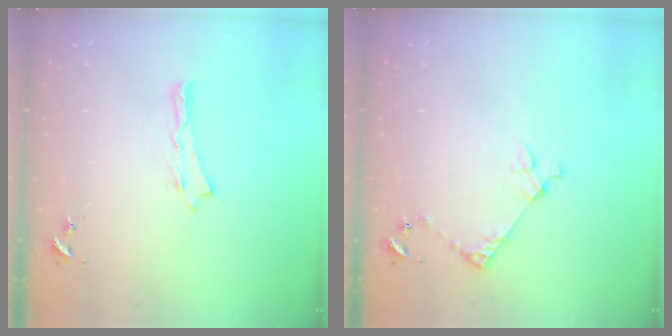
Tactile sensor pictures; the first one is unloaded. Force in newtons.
{"total": 5.0, "press": 5.0, "slide": 0.4}